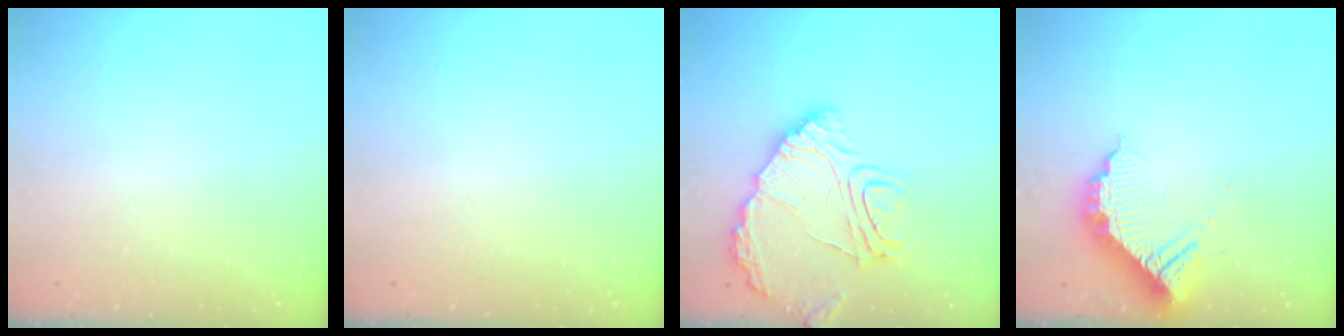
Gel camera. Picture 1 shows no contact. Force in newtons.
{"total": 0.0}
{"total": 15.4, "press": 15.3, "slide": 1.6}
{"total": 11.3, "press": 11.2, "slide": 1.3}